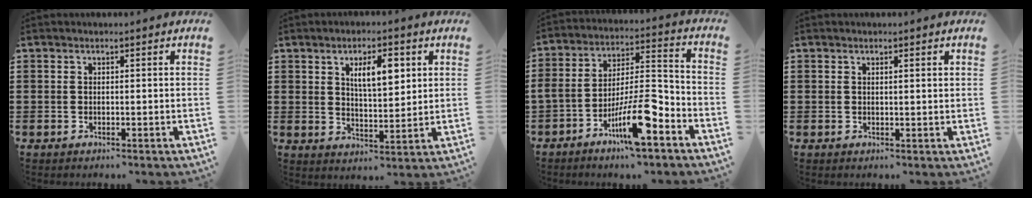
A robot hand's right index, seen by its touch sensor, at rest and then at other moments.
{"total": 6.3, "force": [2.5, 2.5, 5.2], "torque": [-0.094, 0.002, 0.037]}
{"total": 12.4, "force": [-7.3, 3.0, 9.5], "torque": [-0.181, 0.013, -0.138]}
{"total": 0.7, "force": [0.4, 0.1, 0.6], "torque": [-0.012, 0.002, 0.006]}